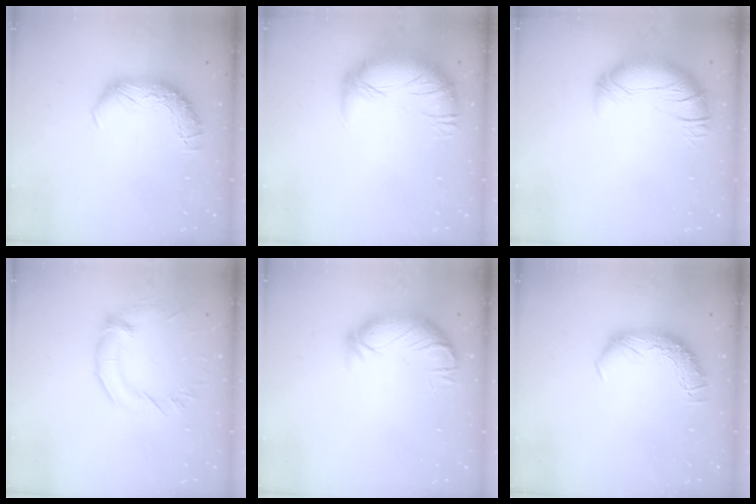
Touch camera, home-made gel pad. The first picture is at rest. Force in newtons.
{"total": 2.7, "press": 1.5, "slide": 2.3}
{"total": 2.7, "press": 0.9, "slide": 2.6}
{"total": 1.5, "press": 0.4, "slide": 1.4}
{"total": 3.7, "press": 3.1, "slide": 2.0}
{"total": 0.0}